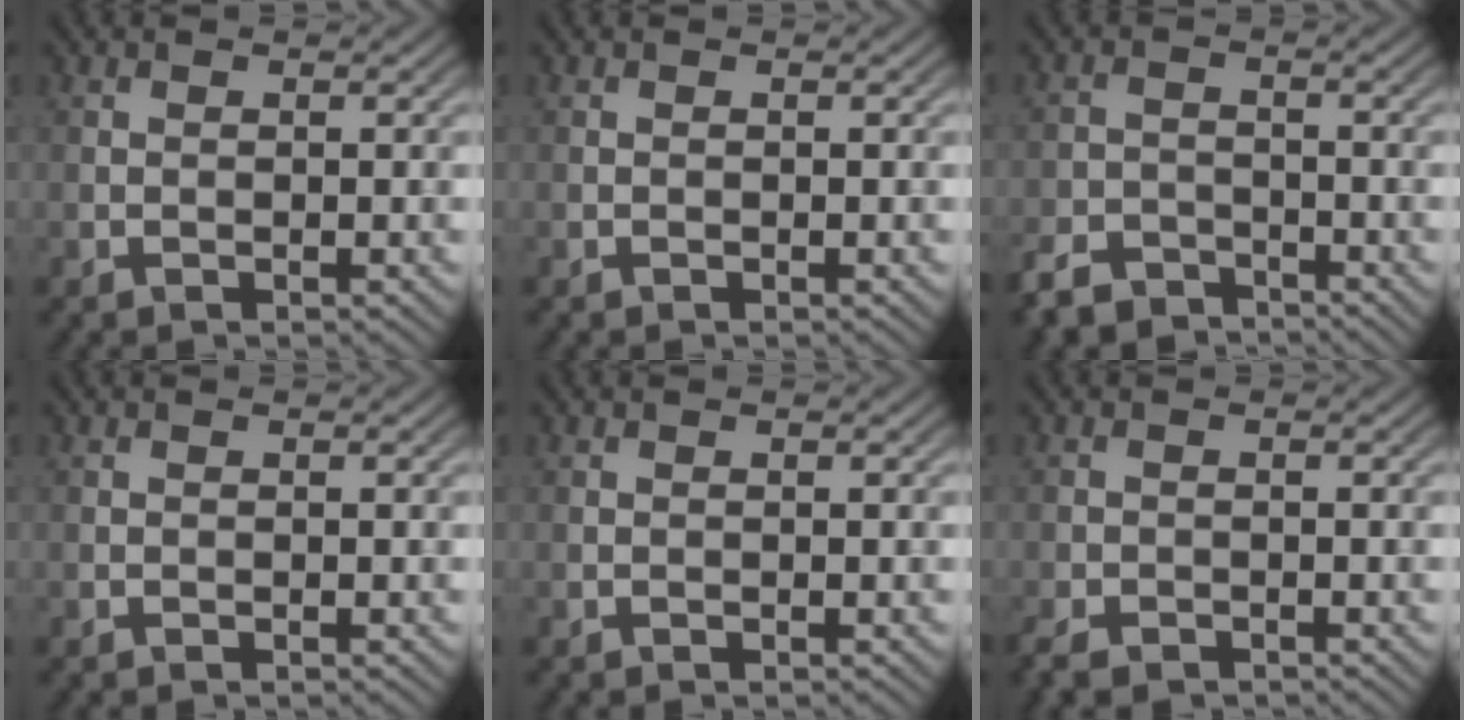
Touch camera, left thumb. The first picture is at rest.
{"total": 0.0}
{"total": 4.8, "force": [-4.2, 1.8, 1.4], "torque": [-0.022, -0.007, -0.085]}
{"total": 0.0}
{"total": 0.0}
{"total": 3.0, "force": [-2.4, 1.3, 1.3], "torque": [-0.029, -0.012, -0.049]}